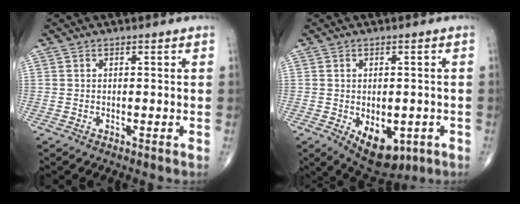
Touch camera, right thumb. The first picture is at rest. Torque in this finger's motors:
{"motor_torque": [-0.25, 0.78, 0.43, 0.33, 0.16]}